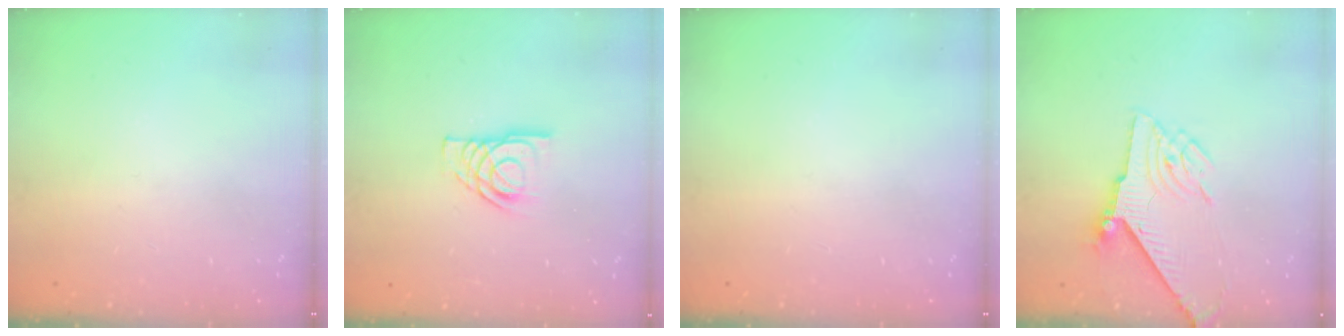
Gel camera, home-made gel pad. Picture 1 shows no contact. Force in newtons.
{"total": 7.9, "press": 7.9, "slide": 0.8}
{"total": 0.0}
{"total": 8.1, "press": 8.1, "slide": 0.6}